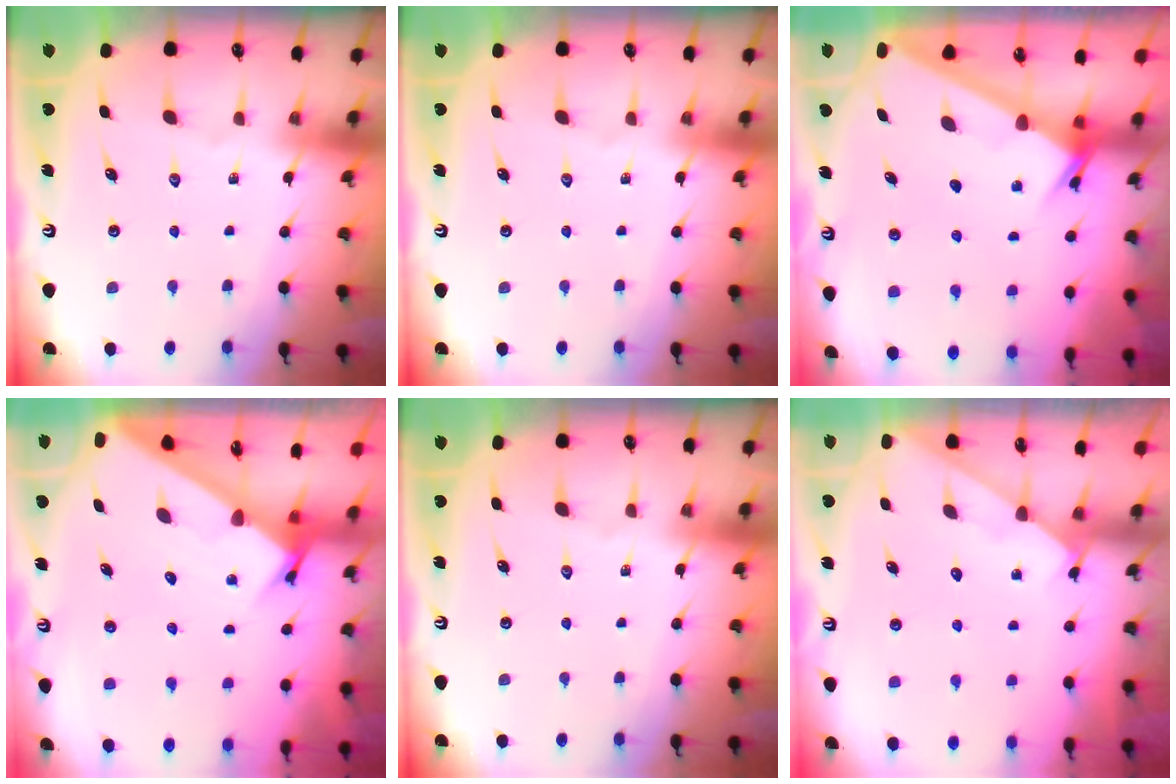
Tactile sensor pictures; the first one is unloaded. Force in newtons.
{"total": 0.0}
{"total": 2.4, "press": 2.4, "slide": 0.2}
{"total": 3.5, "press": 3.5, "slide": 0.2}
{"total": 0.0}
{"total": 2.3, "press": 2.3, "slide": 0.4}